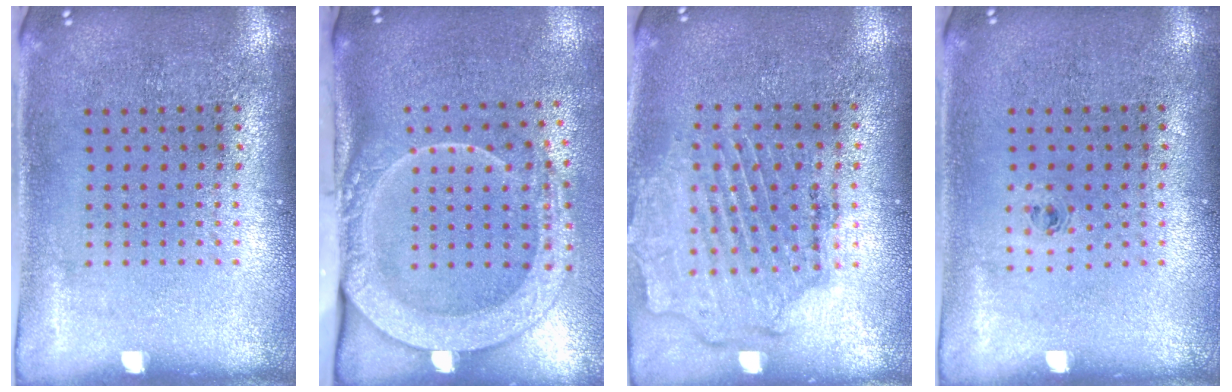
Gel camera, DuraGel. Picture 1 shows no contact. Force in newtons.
{"total": 2.7, "press": 2.1, "slide": 1.7}
{"total": 1.8, "press": 1.7, "slide": 0.6}
{"total": 0.5, "press": 0.3, "slide": 0.4}